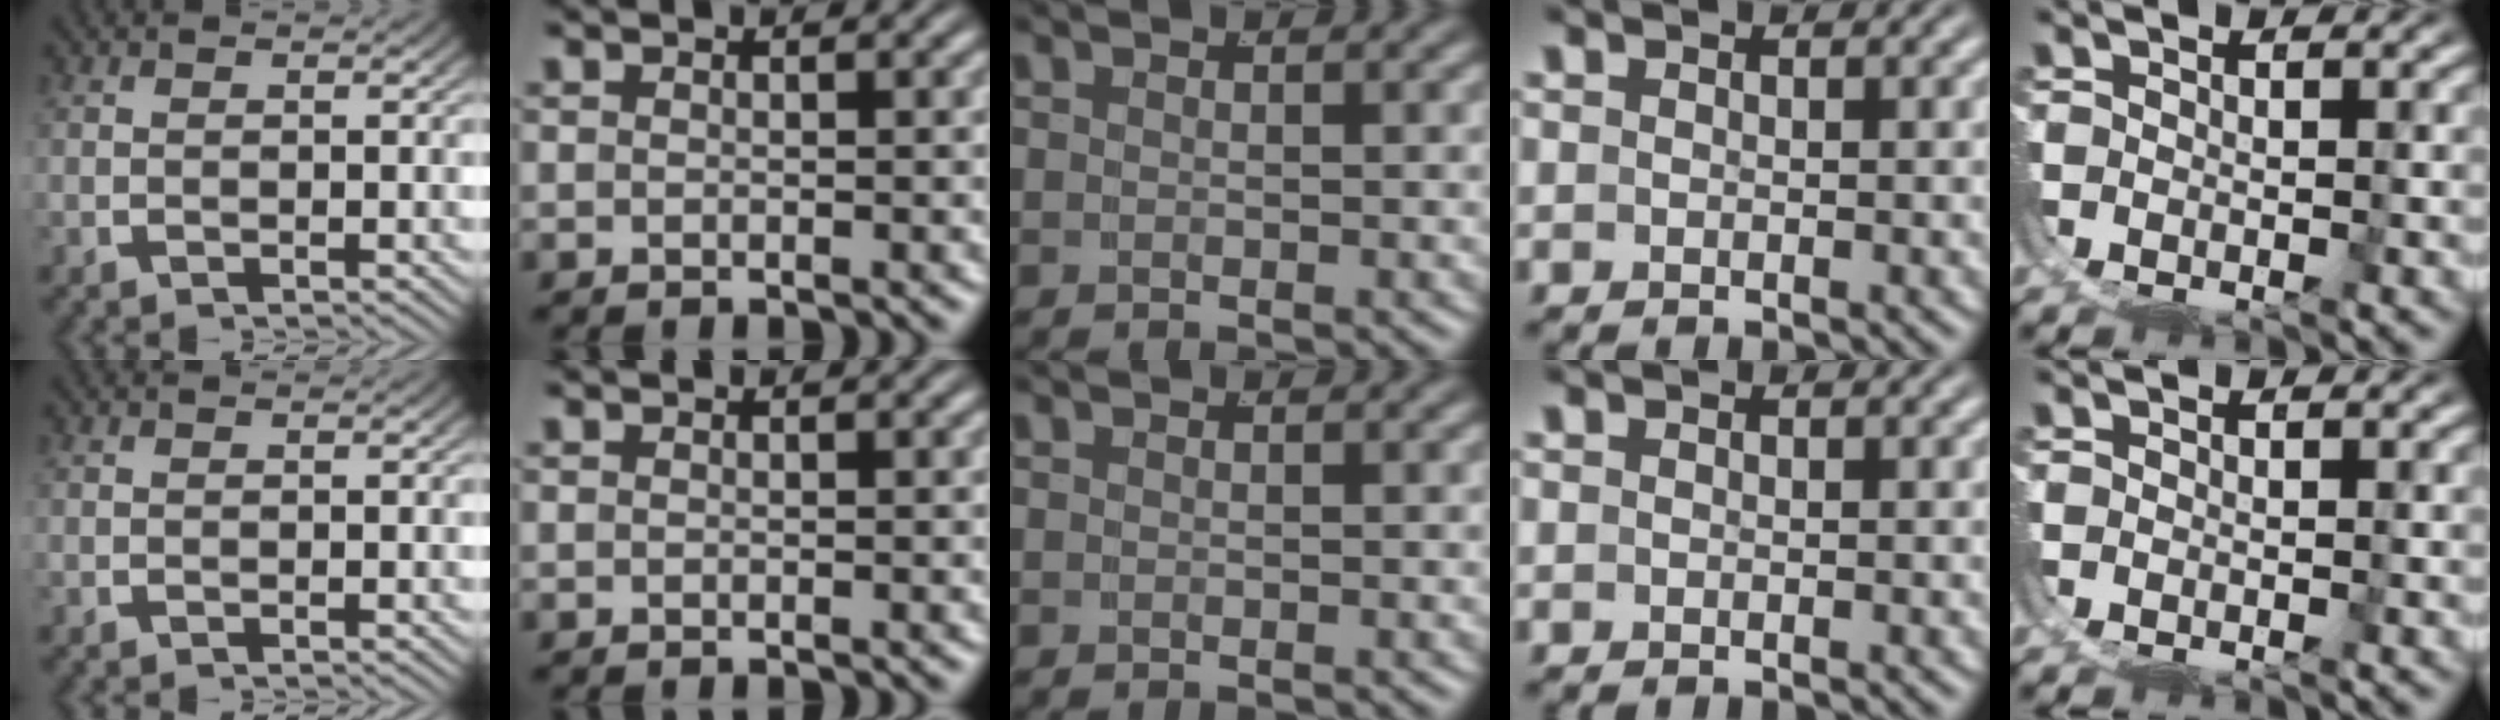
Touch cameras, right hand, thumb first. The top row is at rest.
{}